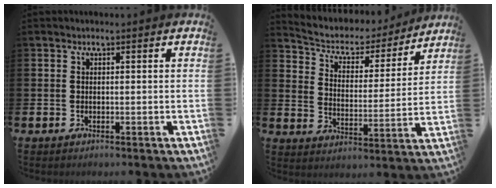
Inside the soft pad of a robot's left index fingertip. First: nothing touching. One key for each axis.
{"total": 5.0, "fx": 4.4, "fy": 2.1, "fz": 1.0, "tx": -0.048, "ty": -0.036, "tz": 0.067}